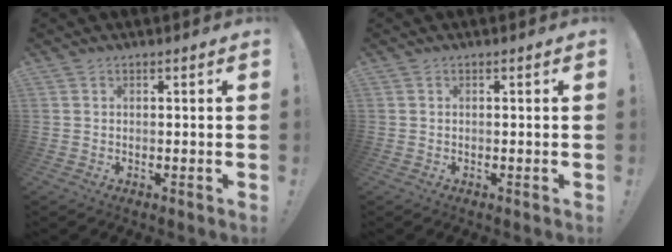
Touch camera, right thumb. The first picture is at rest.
{"total": 0.0}